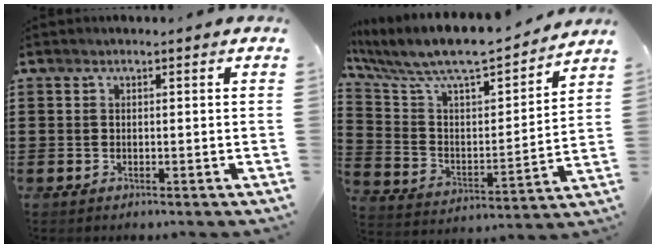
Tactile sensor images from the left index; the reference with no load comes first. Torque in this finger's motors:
{"motor_torque": [1.28, -0.85, 0.51, 0.21]}